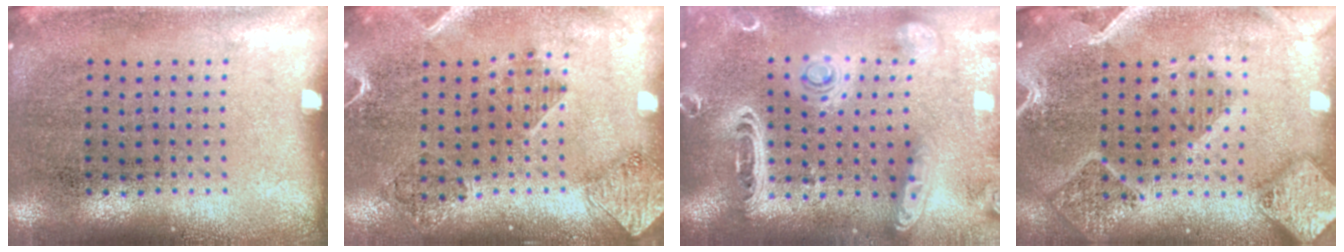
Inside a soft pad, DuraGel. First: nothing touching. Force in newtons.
{"total": 1.9, "press": 1.6, "slide": 0.9}
{"total": 3.3, "press": 2.7, "slide": 1.9}
{"total": 2.9, "press": 2.5, "slide": 1.4}